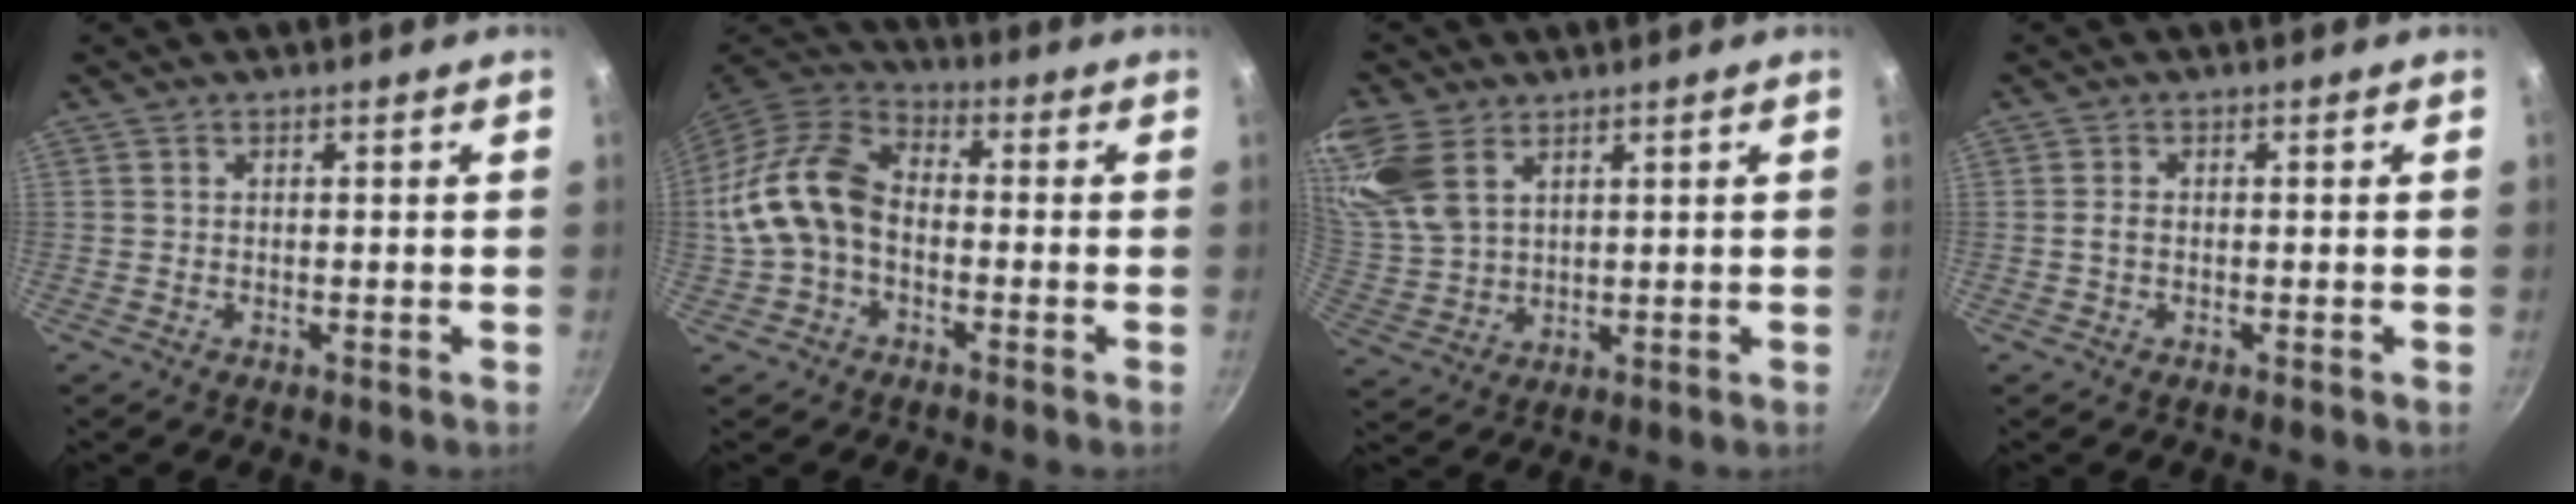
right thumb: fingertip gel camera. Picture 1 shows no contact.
{"total": 14.2, "force": [-1.7, 9.8, 10.2], "torque": [-0.185, 0.043, -0.046]}
{"total": 14.4, "force": [7.4, 9.0, 8.4], "torque": [-0.186, 0.003, 0.161]}
{"total": 1.3, "force": [-0.2, 0.8, 1.0], "torque": [-0.016, 0.006, -0.004]}